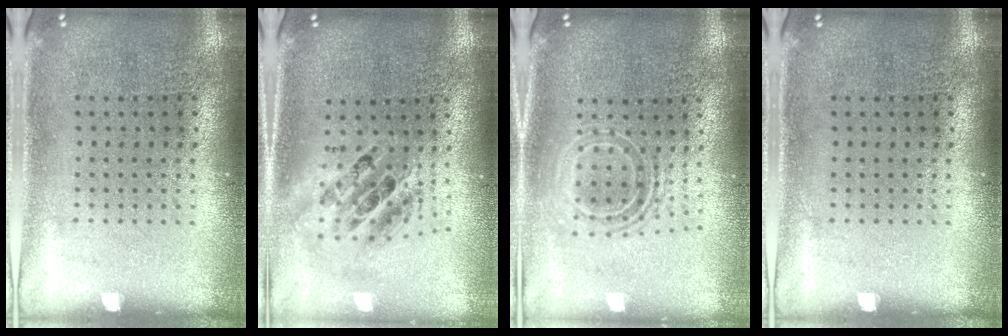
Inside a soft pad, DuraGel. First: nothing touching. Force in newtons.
{"total": 2.0, "press": 1.5, "slide": 1.3}
{"total": 1.7, "press": 1.3, "slide": 1.0}
{"total": 0.0}